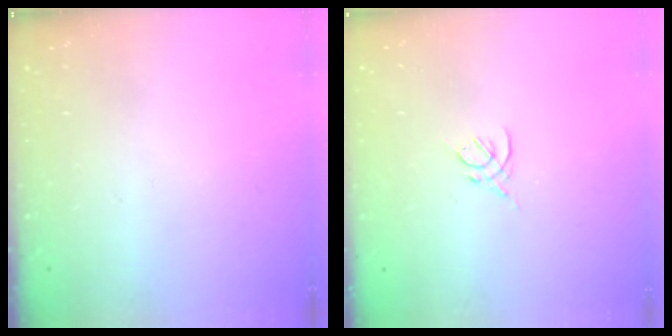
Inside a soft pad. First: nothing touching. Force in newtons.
{"total": 2.6, "press": 2.5, "slide": 0.7}